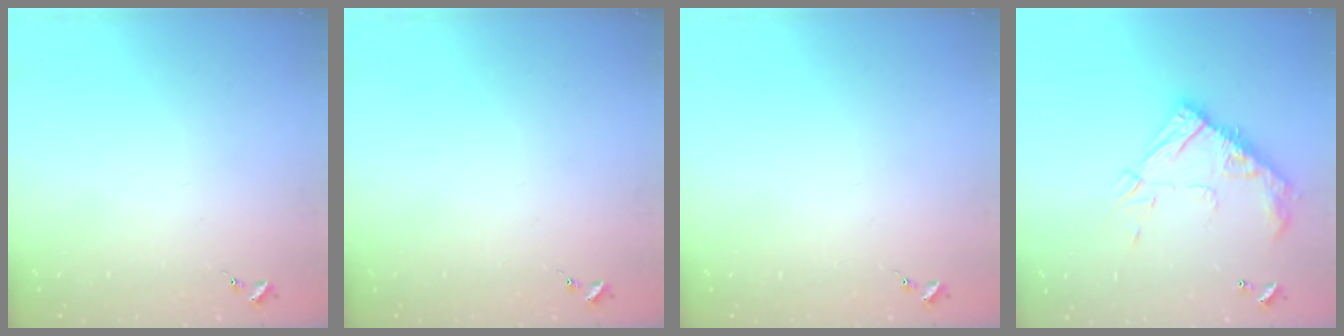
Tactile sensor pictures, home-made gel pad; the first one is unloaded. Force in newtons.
{"total": 0.0}
{"total": 0.0}
{"total": 15.9, "press": 15.9, "slide": 0.8}